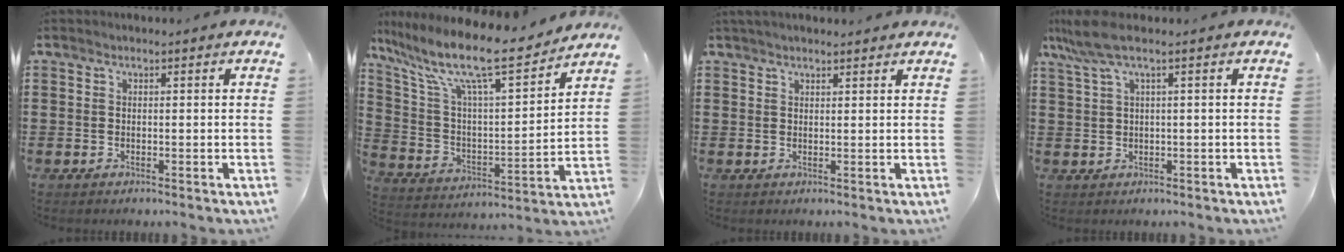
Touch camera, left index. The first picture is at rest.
{"total": 12.2, "force": [9.7, 1.4, 7.2], "torque": [-0.170, -0.067, 0.159]}
{"total": 1.6, "force": [1.5, 0.2, 0.5], "torque": [-0.012, 0.002, 0.029]}
{"total": 4.1, "force": [1.6, 0.3, 3.8], "torque": [-0.097, -0.006, 0.023]}